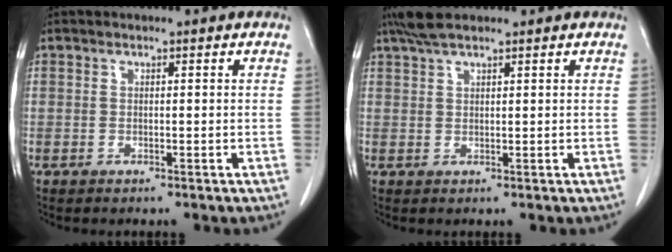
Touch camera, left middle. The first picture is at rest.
{"total": 4.0, "force": [3.2, 0.8, 2.3], "torque": [-0.052, 0.014, 0.062]}